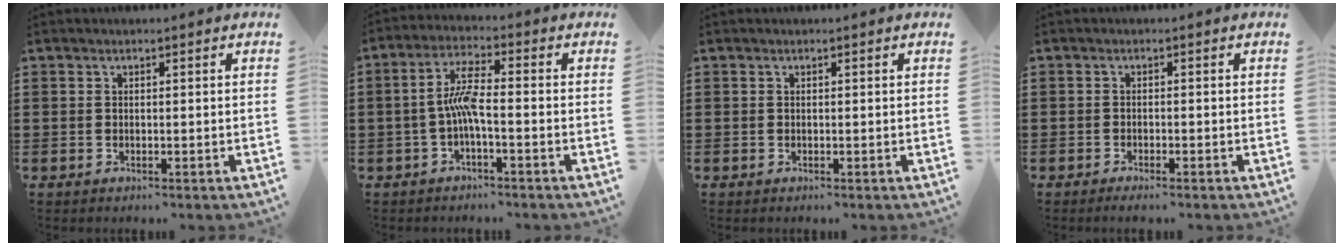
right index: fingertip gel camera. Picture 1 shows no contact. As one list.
[{"total": 5.7, "force": [-1.3, 1.2, 5.4], "torque": [-0.113, 0.002, -0.030]}, {"total": 0.0}, {"total": 1.0, "force": [-1.0, 0.0, 0.4], "torque": [-0.009, -0.002, -0.018]}]